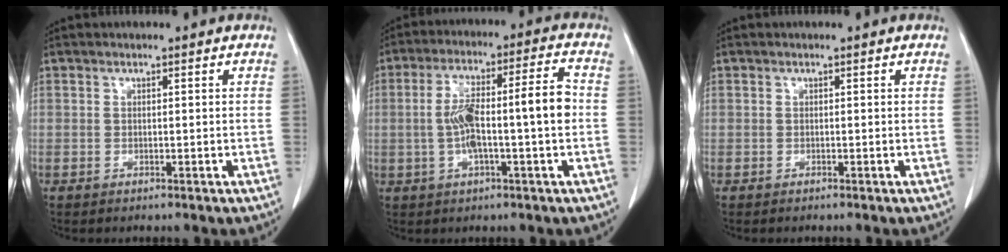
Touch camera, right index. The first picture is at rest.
{"total": 11.0, "force": [-0.9, 1.0, 10.9], "torque": [-0.195, 0.027, -0.016]}
{"total": 0.0}